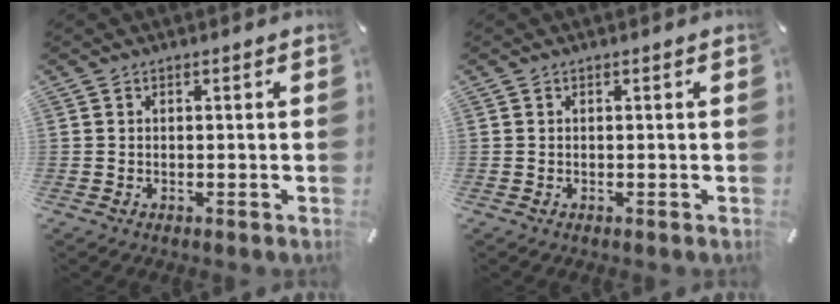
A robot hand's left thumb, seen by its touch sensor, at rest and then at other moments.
{"total": 0.0}